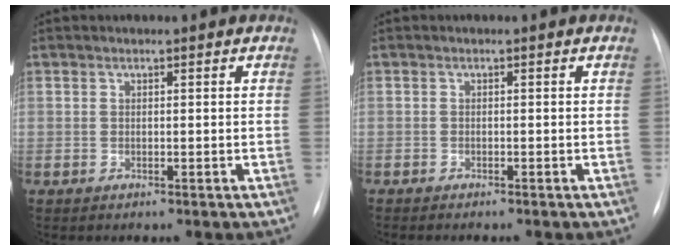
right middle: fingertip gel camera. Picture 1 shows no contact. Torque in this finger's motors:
{"motor_torque": [0.64, -0.57, 0.19, 0.02]}